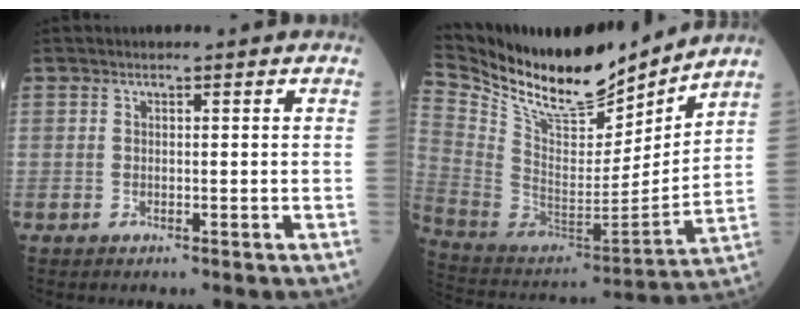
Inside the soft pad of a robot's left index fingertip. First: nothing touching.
{"total": 19.5, "force": [17.3, 4.2, 7.9], "torque": [-0.159, -0.035, 0.307]}